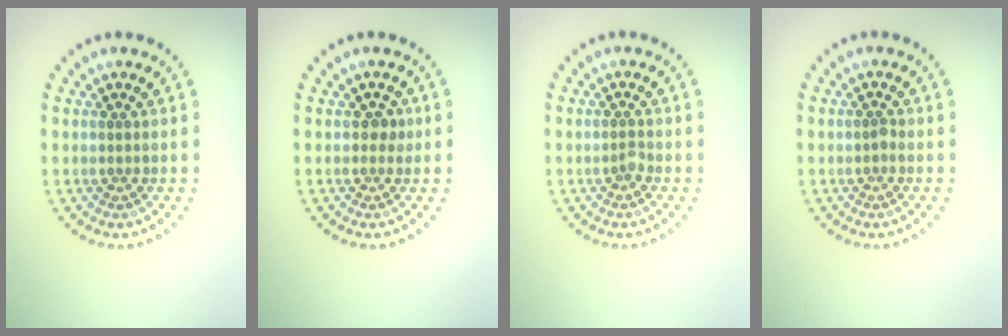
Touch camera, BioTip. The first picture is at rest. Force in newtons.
{"total": 1.0, "press": 1.0, "slide": 0.3}
{"total": 0.8, "press": 0.5, "slide": 0.6}
{"total": 0.6, "press": 0.4, "slide": 0.4}